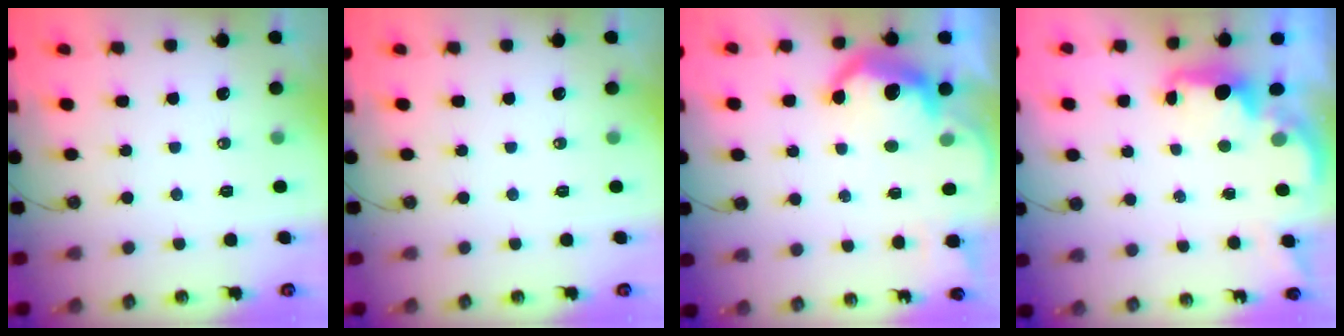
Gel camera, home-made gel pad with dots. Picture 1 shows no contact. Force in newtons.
{"total": 0.0}
{"total": 10.7, "press": 10.7, "slide": 0.7}
{"total": 2.2, "press": 2.1, "slide": 0.8}